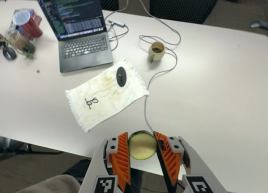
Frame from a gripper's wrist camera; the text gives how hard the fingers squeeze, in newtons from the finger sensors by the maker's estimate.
{"total": 10.5, "left": 10.4, "right": 10.5}